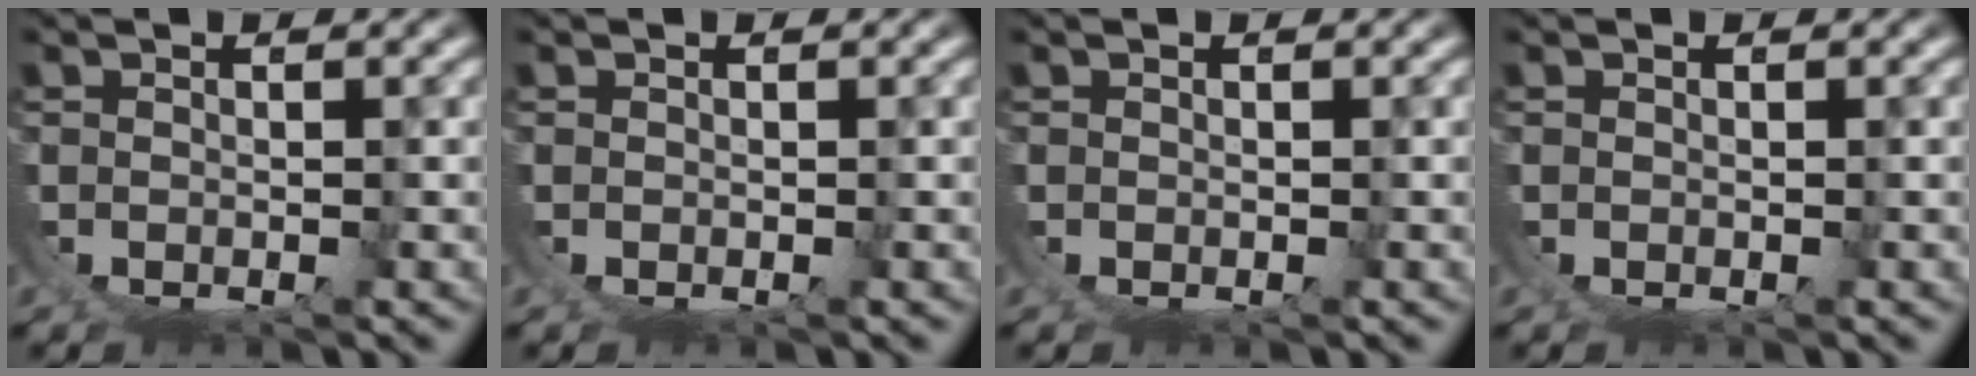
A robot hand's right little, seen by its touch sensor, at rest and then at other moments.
{"total": 0.0}
{"total": 0.0}
{"total": 0.0}